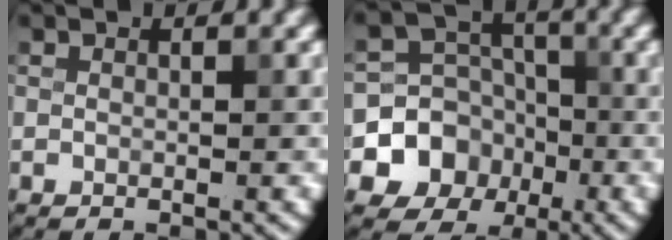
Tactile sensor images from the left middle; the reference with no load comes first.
{"total": 9.4, "force": [-3.3, 8.6, 2.1], "torque": [-0.020, -0.002, -0.079]}